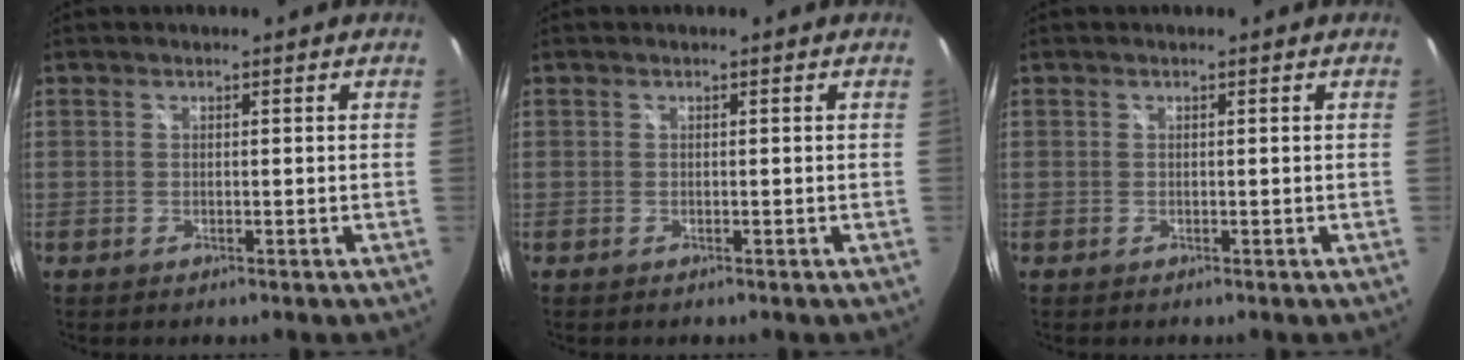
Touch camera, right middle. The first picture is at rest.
{"total": 0.0}
{"total": 0.0}